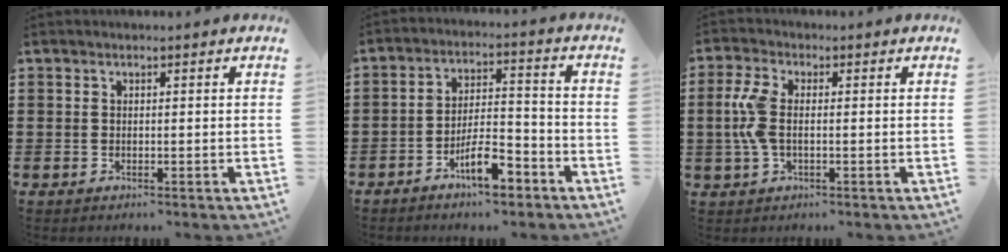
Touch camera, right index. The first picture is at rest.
{"total": 7.6, "force": [-4.8, 2.3, 5.4], "torque": [-0.099, 0.010, -0.086]}
{"total": 5.8, "force": [-0.2, 2.7, 5.1], "torque": [-0.129, -0.005, -0.011]}